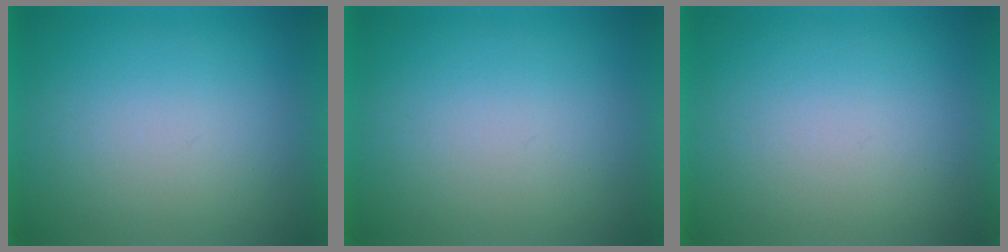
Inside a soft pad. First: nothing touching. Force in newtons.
{"total": 0.0}
{"total": 0.0}